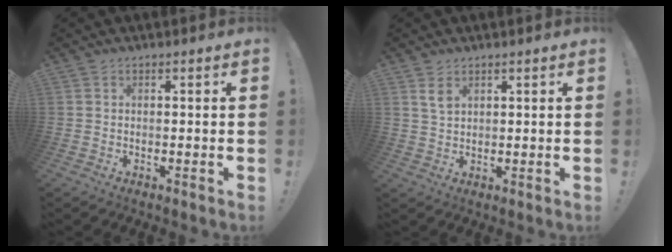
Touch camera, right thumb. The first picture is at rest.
{"total": 4.1, "force": [2.2, 2.5, 2.3], "torque": [-0.028, -0.011, 0.039]}